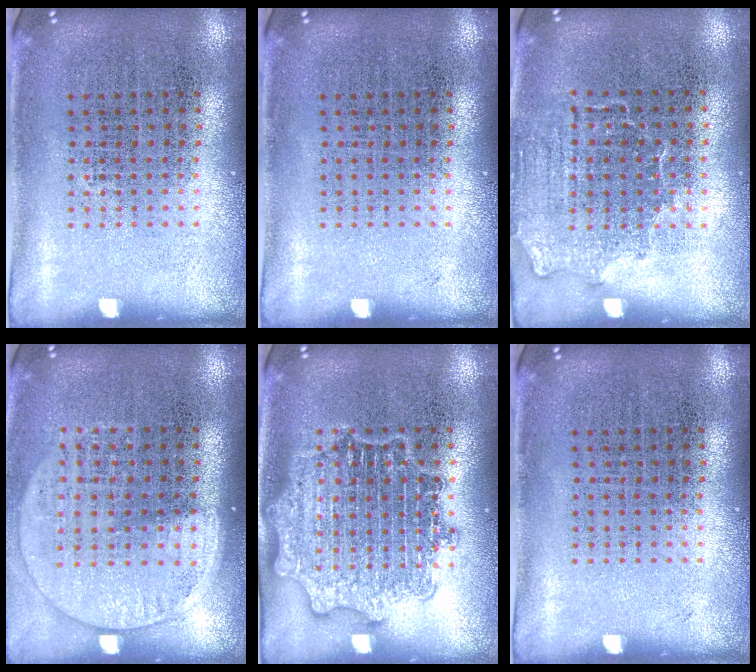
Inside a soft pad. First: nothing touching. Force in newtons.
{"total": 0.0}
{"total": 1.4, "press": 1.2, "slide": 0.7}
{"total": 1.5, "press": 1.4, "slide": 0.7}
{"total": 2.8, "press": 2.8, "slide": 0.4}
{"total": 0.0}